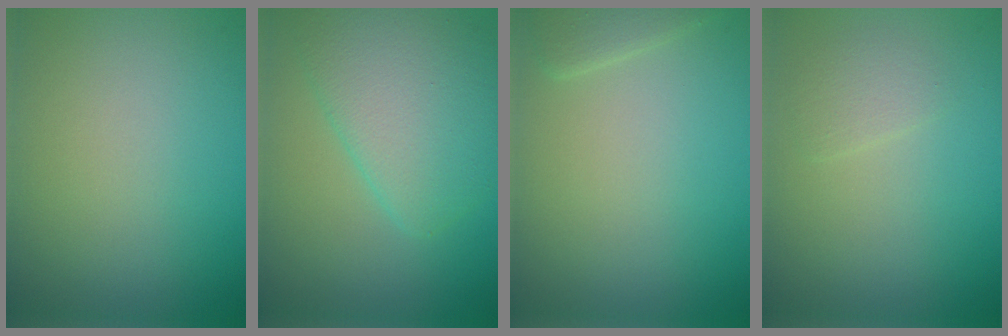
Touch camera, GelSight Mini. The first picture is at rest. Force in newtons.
{"total": 6.1, "press": 6.1, "slide": 0.1}
{"total": 1.6, "press": 1.6, "slide": 0.1}
{"total": 1.3, "press": 1.2, "slide": 0.0}